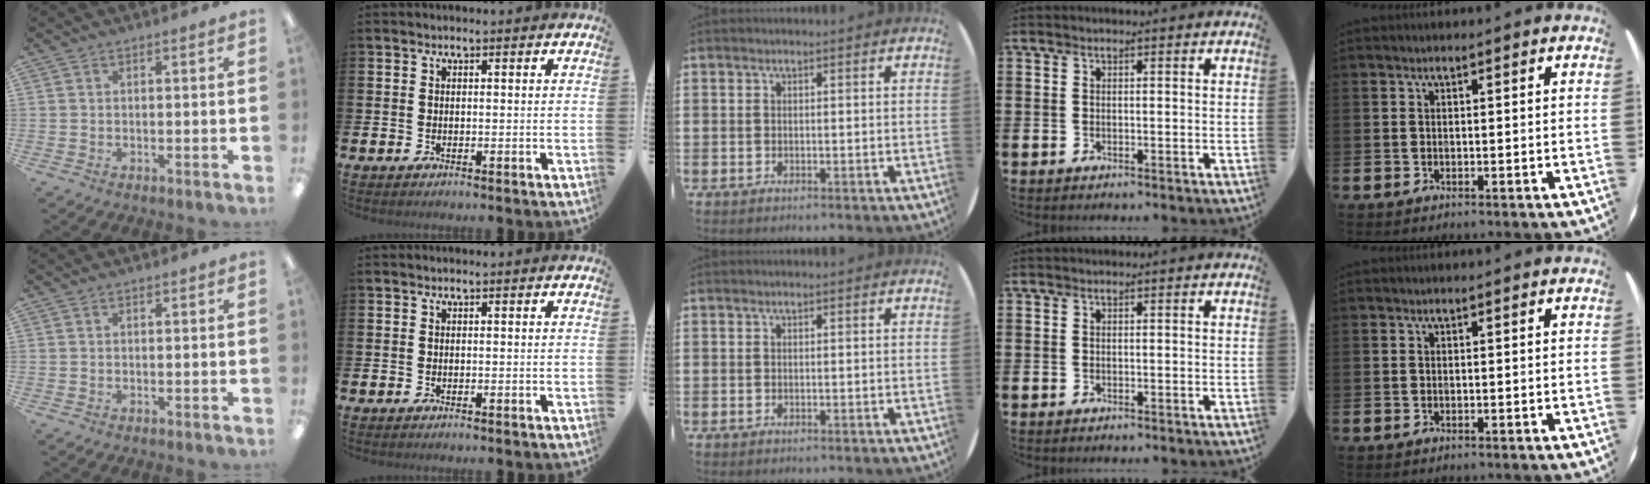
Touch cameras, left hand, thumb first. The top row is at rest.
{}